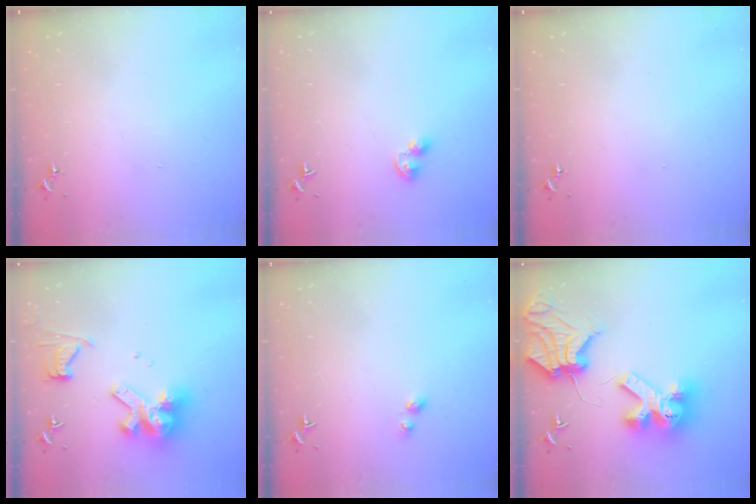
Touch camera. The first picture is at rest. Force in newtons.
{"total": 5.1, "press": 5.1, "slide": 0.4}
{"total": 0.0}
{"total": 15.0, "press": 14.9, "slide": 1.8}
{"total": 2.9, "press": 2.9, "slide": 0.5}
{"total": 17.7, "press": 17.6, "slide": 2.3}